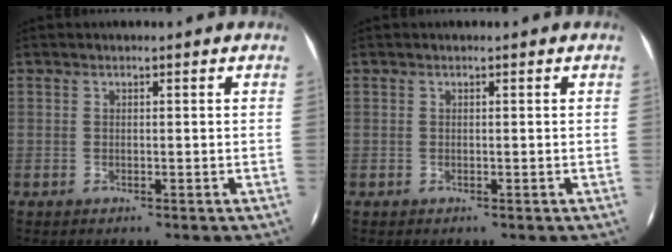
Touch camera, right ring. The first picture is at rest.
{"total": 0.0}